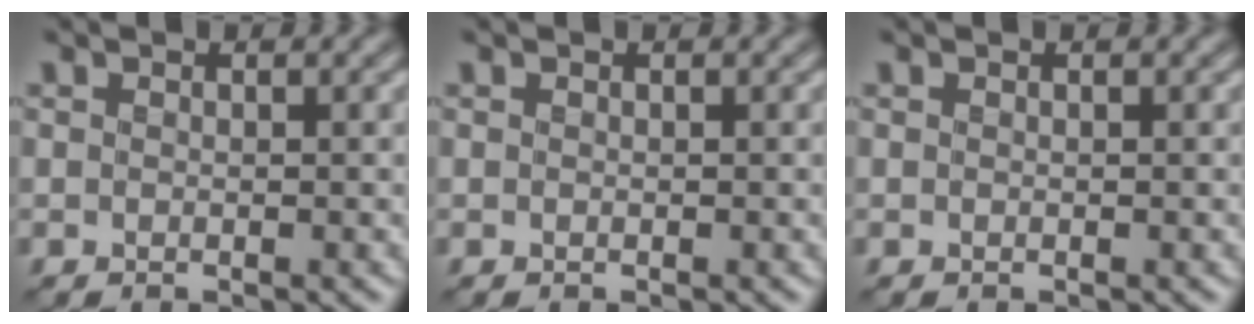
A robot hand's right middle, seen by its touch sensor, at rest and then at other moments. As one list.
[{"total": 0.0}, {"total": 0.0}]